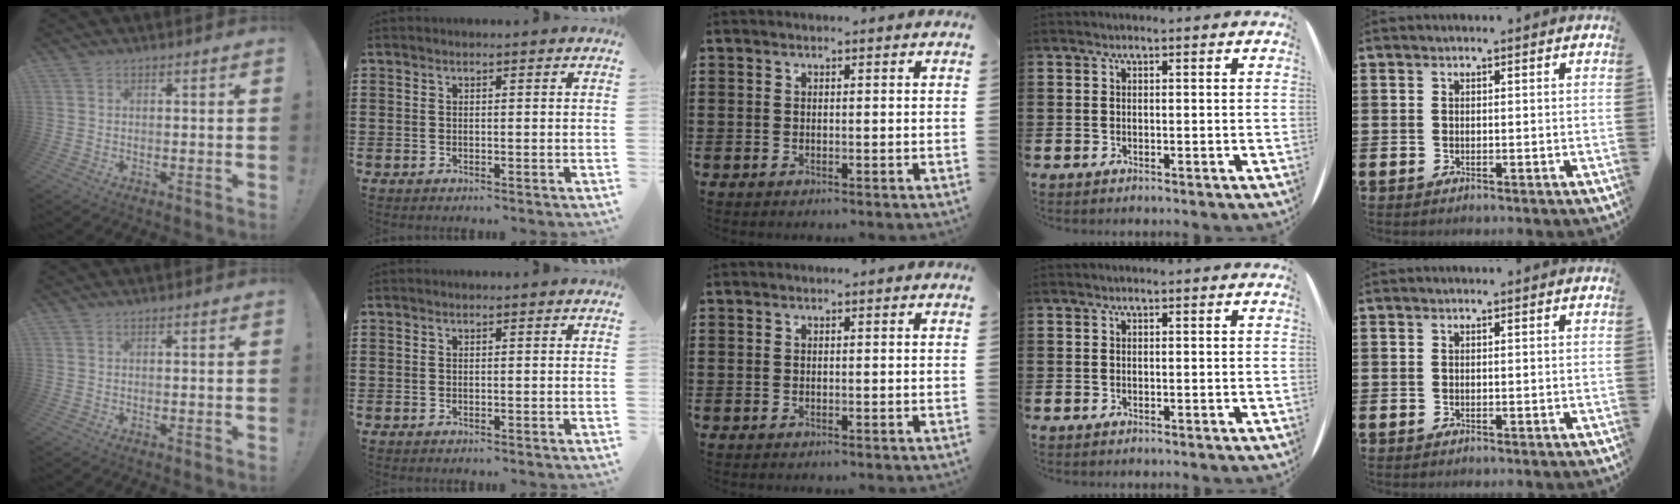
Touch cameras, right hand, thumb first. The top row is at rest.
{}